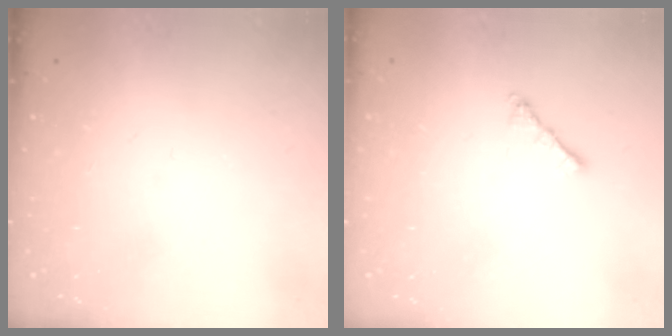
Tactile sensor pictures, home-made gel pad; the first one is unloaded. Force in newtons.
{"total": 2.0, "press": 1.9, "slide": 0.6}